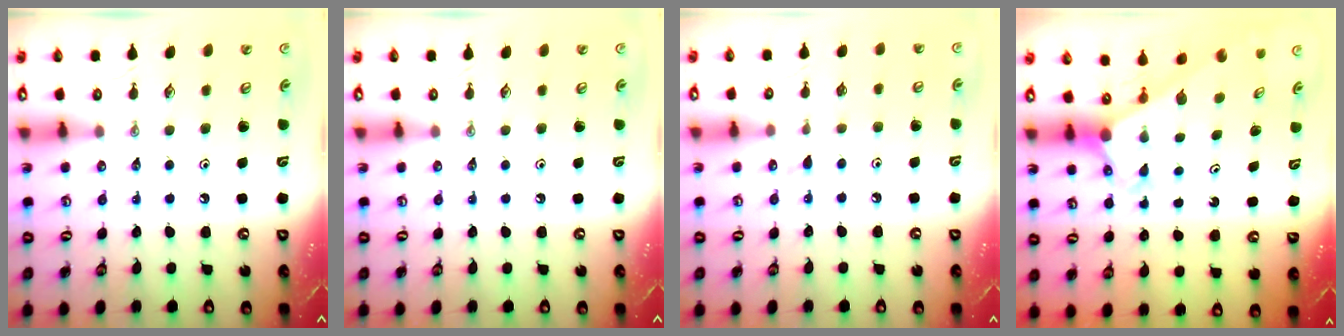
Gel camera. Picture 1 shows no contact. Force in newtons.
{"total": 0.0}
{"total": 5.4, "press": 5.4, "slide": 0.5}
{"total": 2.6, "press": 2.6, "slide": 0.2}